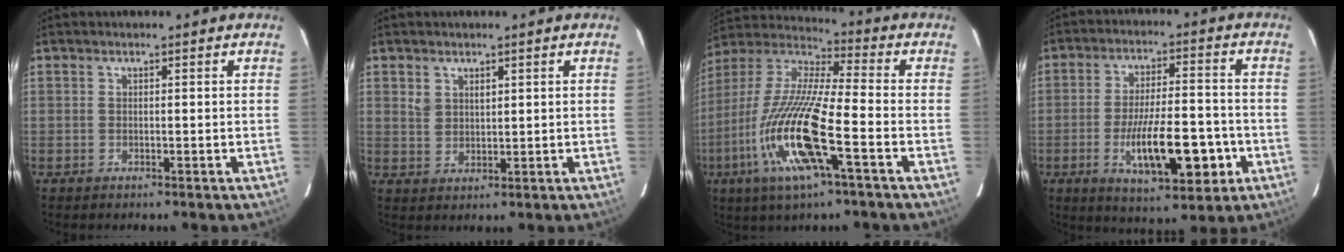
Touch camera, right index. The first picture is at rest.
{"total": 2.8, "force": [1.5, 1.9, 1.4], "torque": [-0.028, 0.005, 0.036]}
{"total": 17.6, "force": [-6.2, 2.1, 16.4], "torque": [-0.352, -0.015, -0.119]}
{"total": 13.5, "force": [-4.2, 3.8, 12.2], "torque": [-0.204, -0.002, -0.060]}